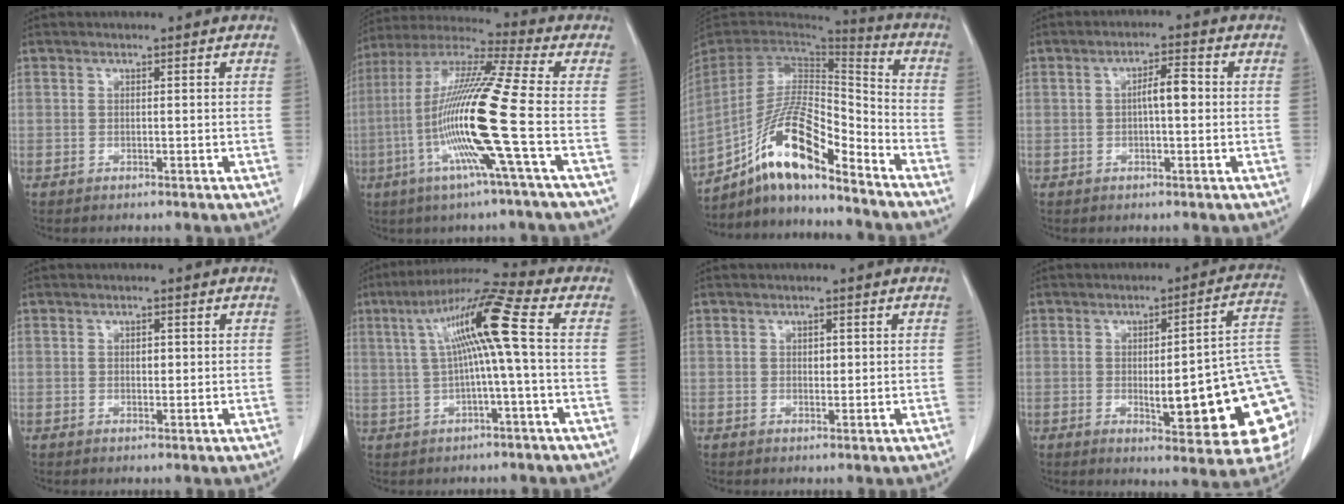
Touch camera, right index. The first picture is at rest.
{"total": 17.3, "force": [-4.2, -1.7, 16.7], "torque": [-0.332, -0.011, -0.097]}
{"total": 15.6, "force": [-10.6, 2.7, 11.1], "torque": [-0.208, 0.011, -0.190]}
{"total": 3.8, "force": [0.0, 0.9, 3.7], "torque": [-0.063, 0.011, -0.002]}
{"total": 1.2, "force": [0.2, 0.7, 0.9], "torque": [-0.013, 0.000, 0.004]}
{"total": 10.6, "force": [1.2, -0.8, 10.5], "torque": [-0.187, 0.029, 0.021]}
{"total": 1.2, "force": [0.3, 0.8, 0.9], "torque": [-0.012, -0.001, 0.005]}
{"total": 20.8, "force": [-3.2, 3.5, 20.2], "torque": [-0.175, 0.015, -0.027]}